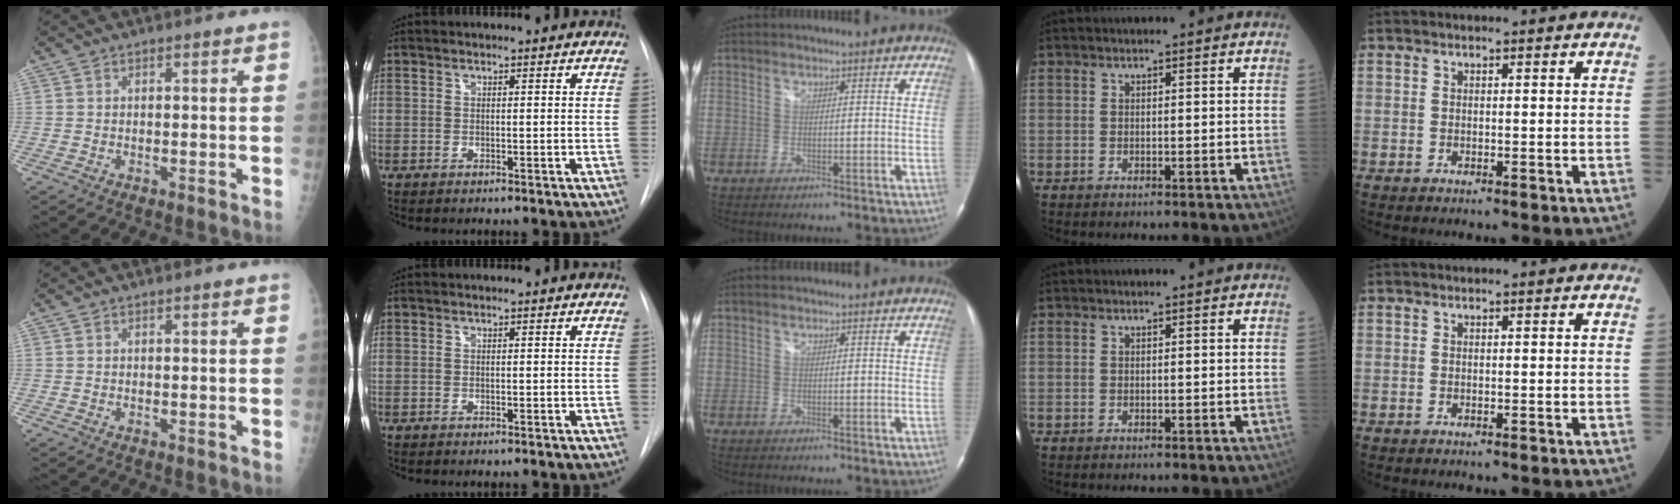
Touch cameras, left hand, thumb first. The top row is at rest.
{}